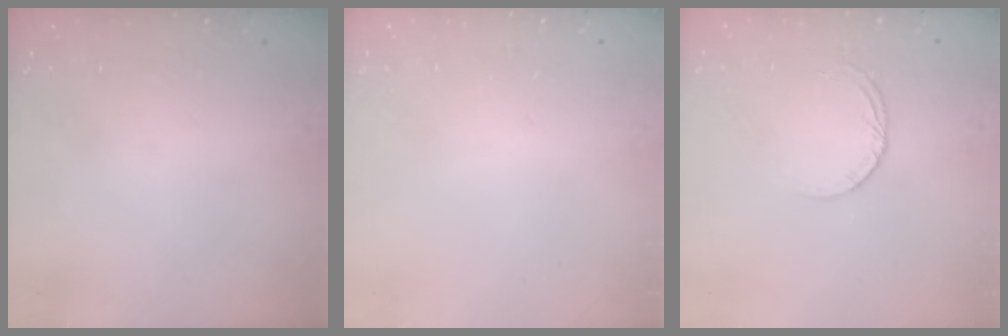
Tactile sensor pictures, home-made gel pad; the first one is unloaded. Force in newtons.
{"total": 2.4, "press": 2.4, "slide": 0.2}
{"total": 3.2, "press": 3.2, "slide": 0.3}